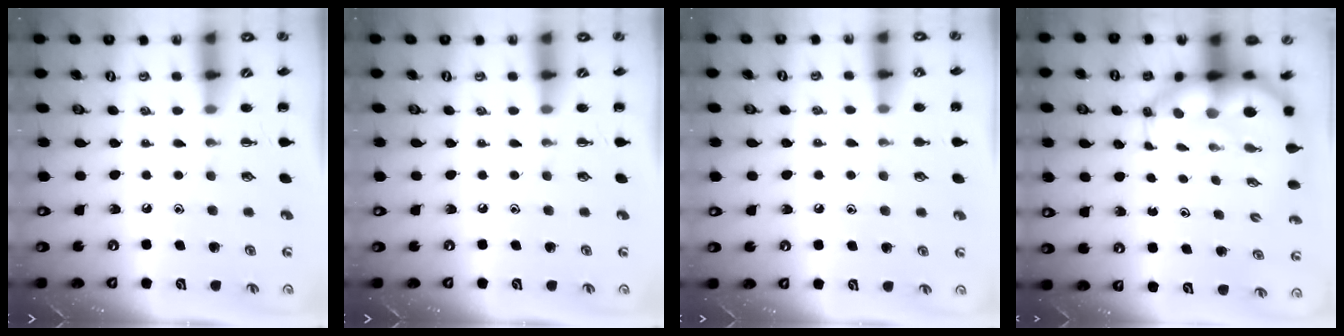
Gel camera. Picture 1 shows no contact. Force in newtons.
{"total": 0.0}
{"total": 5.0, "press": 4.7, "slide": 1.5}
{"total": 7.9, "press": 7.7, "slide": 1.9}